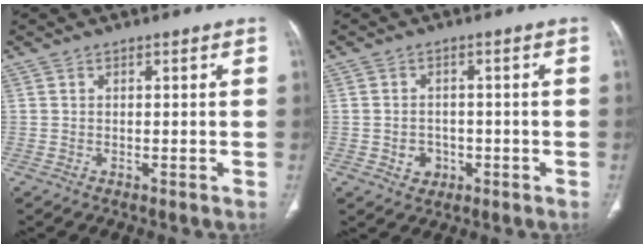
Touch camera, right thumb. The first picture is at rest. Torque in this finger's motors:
{"motor_torque": [-0.23, 0.06, 0.02, 0.29, 0.07]}